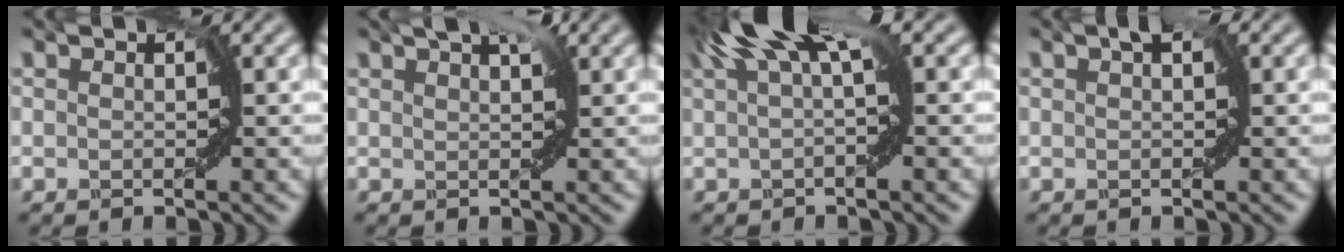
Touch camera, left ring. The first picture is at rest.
{"total": 2.2, "force": [1.5, 0.5, 1.6], "torque": [-0.022, 0.011, 0.008]}
{"total": 6.0, "force": [2.4, 1.2, 5.4], "torque": [-0.091, 0.021, 0.036]}
{"total": 1.5, "force": [0.6, 0.5, 1.2], "torque": [-0.019, 0.006, 0.004]}